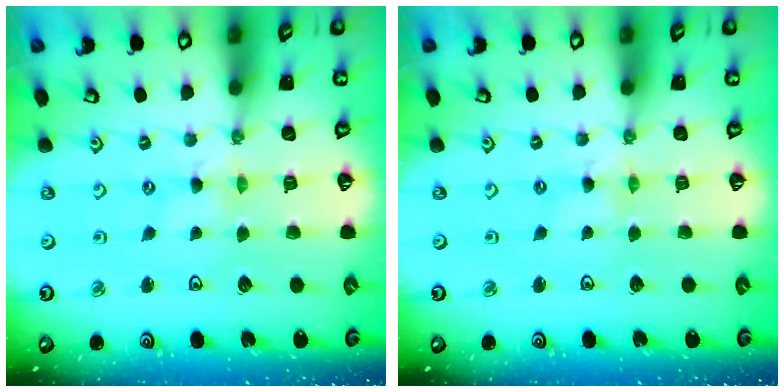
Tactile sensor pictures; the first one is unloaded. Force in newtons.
{"total": 0.6, "press": 0.6, "slide": 0.2}